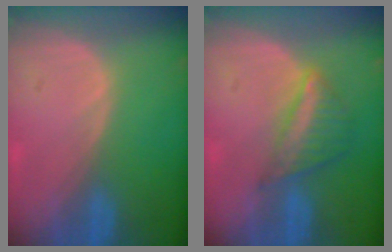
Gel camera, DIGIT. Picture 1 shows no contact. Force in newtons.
{"total": 6.2, "press": 5.4, "slide": 2.9}